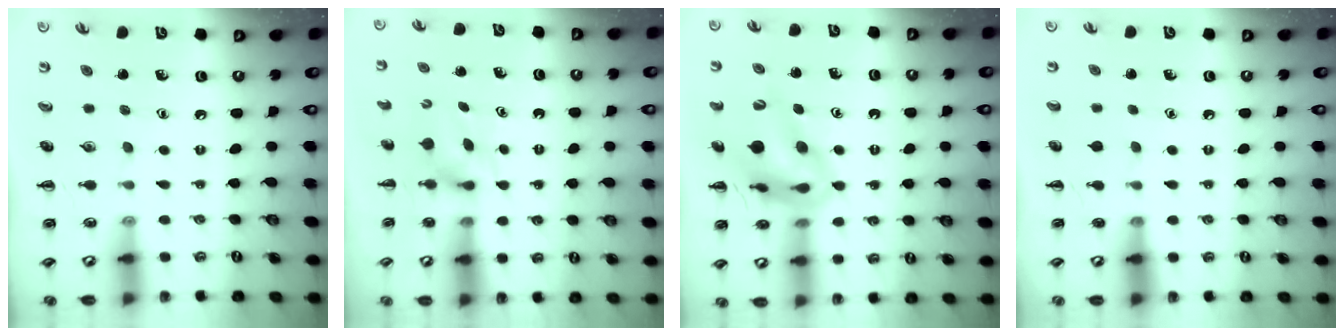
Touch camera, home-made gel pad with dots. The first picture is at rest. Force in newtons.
{"total": 3.5, "press": 3.3, "slide": 1.2}
{"total": 14.8, "press": 14.2, "slide": 4.2}
{"total": 0.0}